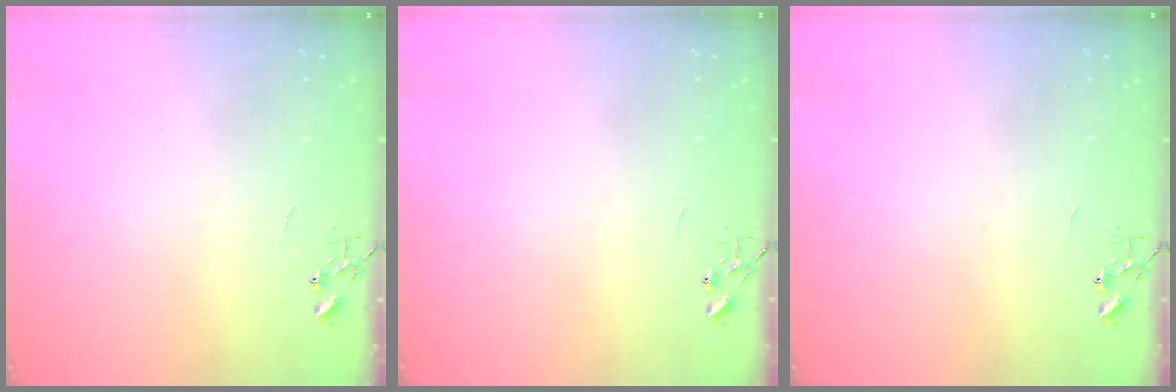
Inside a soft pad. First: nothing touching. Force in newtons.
{"total": 0.0}
{"total": 0.0}